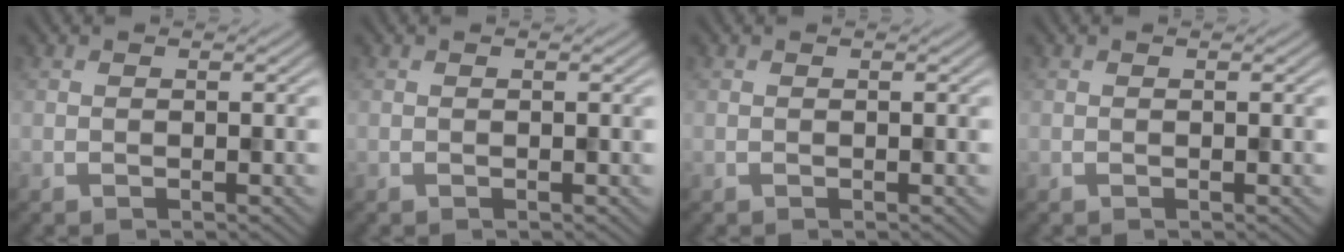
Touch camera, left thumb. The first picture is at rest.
{"total": 0.0}
{"total": 0.0}
{"total": 0.0}